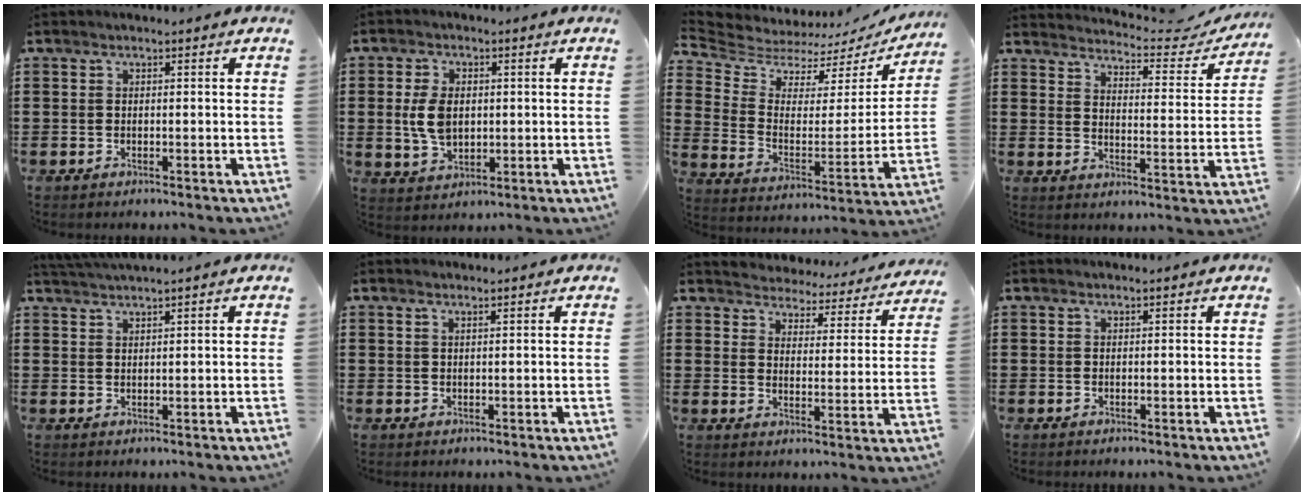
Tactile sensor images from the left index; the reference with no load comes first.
{"total": 6.0, "force": [0.4, 3.8, 4.6], "torque": [-0.117, 0.004, 0.001]}
{"total": 5.4, "force": [4.9, 2.0, 0.8], "torque": [-0.053, -0.044, 0.081]}
{"total": 4.0, "force": [3.8, 0.2, 1.2], "torque": [-0.032, -0.033, 0.054]}
{"total": 2.1, "force": [1.9, -0.3, 0.6], "torque": [-0.017, -0.001, 0.038]}
{"total": 0.8, "force": [0.7, 0.0, 0.4], "torque": [-0.010, -0.002, 0.013]}
{"total": 4.0, "force": [4.0, 0.2, -0.5], "torque": [-0.018, -0.037, 0.064]}
{"total": 0.0}